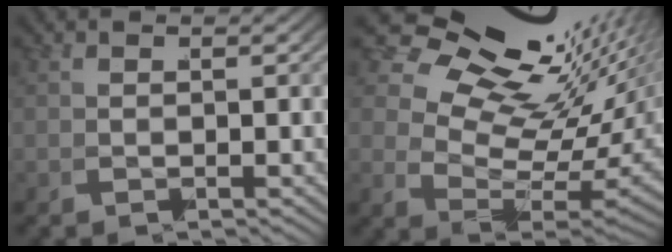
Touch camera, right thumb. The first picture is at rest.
{"total": 12.1, "force": [4.6, 7.0, 8.7], "torque": [-0.134, 0.001, 0.065]}